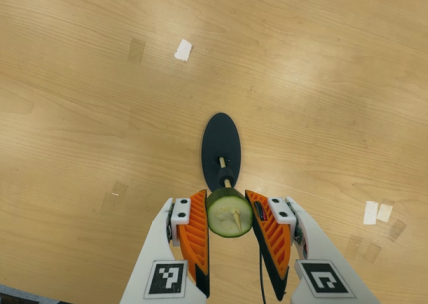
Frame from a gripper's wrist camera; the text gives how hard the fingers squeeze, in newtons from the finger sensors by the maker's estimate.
{"total": 9.4, "left": 8.5, "right": 10.2}